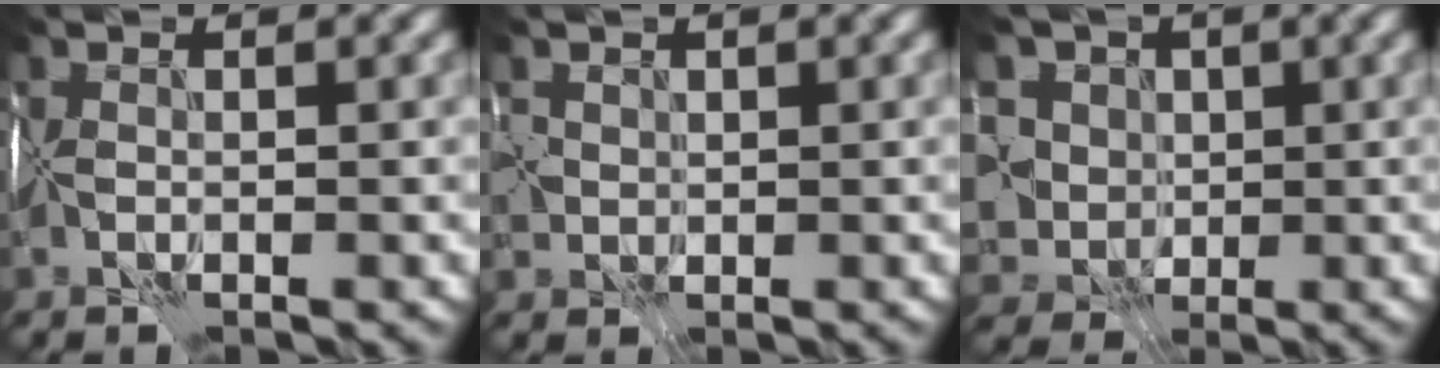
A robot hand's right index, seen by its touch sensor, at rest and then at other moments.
{"total": 1.2, "force": [0.4, 1.1, -0.2], "torque": [0.005, 0.002, 0.014]}
{"total": 7.1, "force": [2.0, 6.1, 3.1], "torque": [-0.060, 0.009, 0.019]}